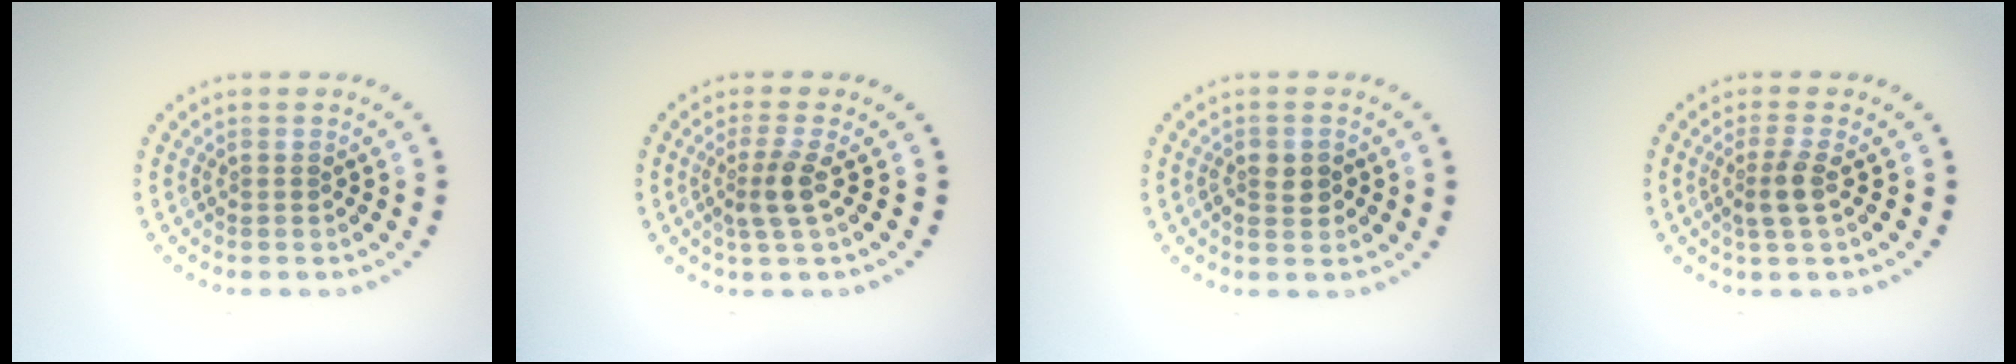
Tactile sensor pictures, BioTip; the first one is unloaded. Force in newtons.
{"total": 2.3, "press": 1.8, "slide": 1.5}
{"total": 2.1, "press": 2.0, "slide": 0.4}
{"total": 2.2, "press": 1.9, "slide": 1.2}